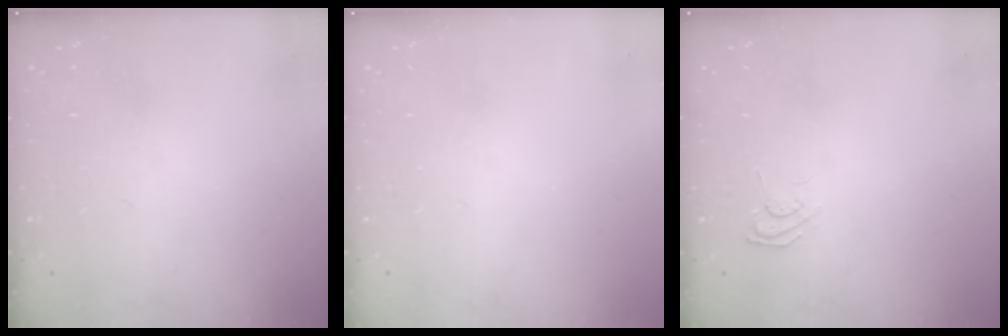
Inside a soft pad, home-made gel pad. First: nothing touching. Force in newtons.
{"total": 0.0}
{"total": 6.1, "press": 5.9, "slide": 1.4}